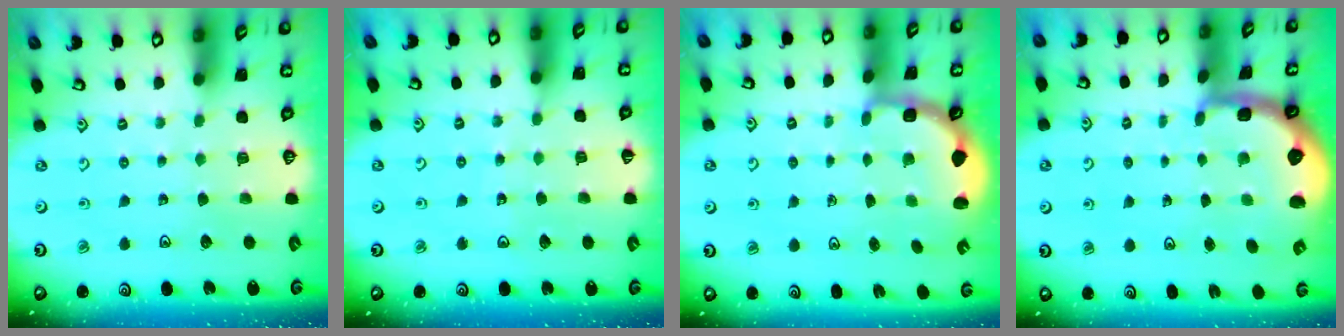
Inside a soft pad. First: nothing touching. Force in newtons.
{"total": 2.7, "press": 2.7, "slide": 0.3}
{"total": 3.0, "press": 2.0, "slide": 2.2}
{"total": 3.7, "press": 3.3, "slide": 1.7}